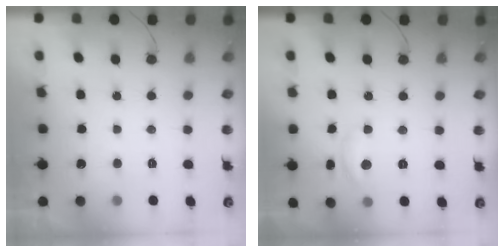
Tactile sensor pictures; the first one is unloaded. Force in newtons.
{"total": 8.0, "press": 8.0, "slide": 0.4}